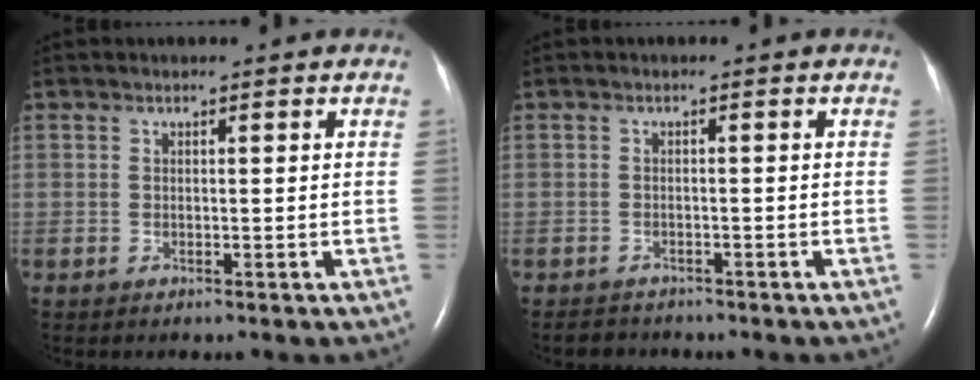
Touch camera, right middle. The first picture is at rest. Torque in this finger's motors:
{"motor_torque": [0.42, -0.30, 0.03, 0.01]}